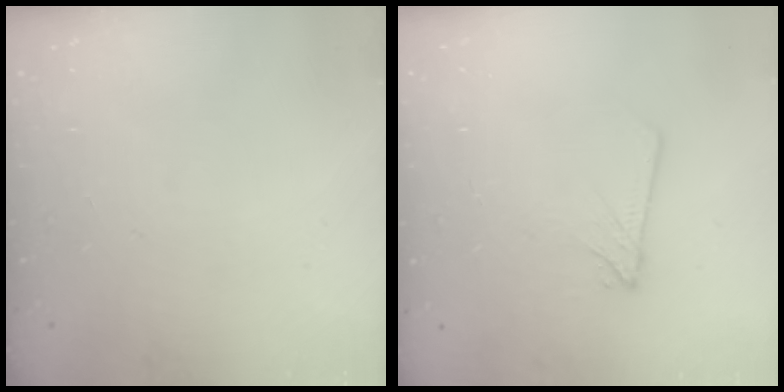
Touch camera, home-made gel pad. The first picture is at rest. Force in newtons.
{"total": 3.8, "press": 3.7, "slide": 0.6}